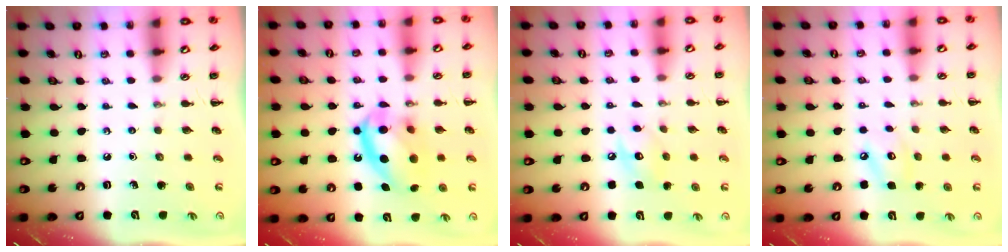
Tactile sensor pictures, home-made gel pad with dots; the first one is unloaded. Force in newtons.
{"total": 15.4, "press": 15.1, "slide": 3.1}
{"total": 8.4, "press": 8.4, "slide": 1.0}
{"total": 5.4, "press": 5.3, "slide": 0.8}